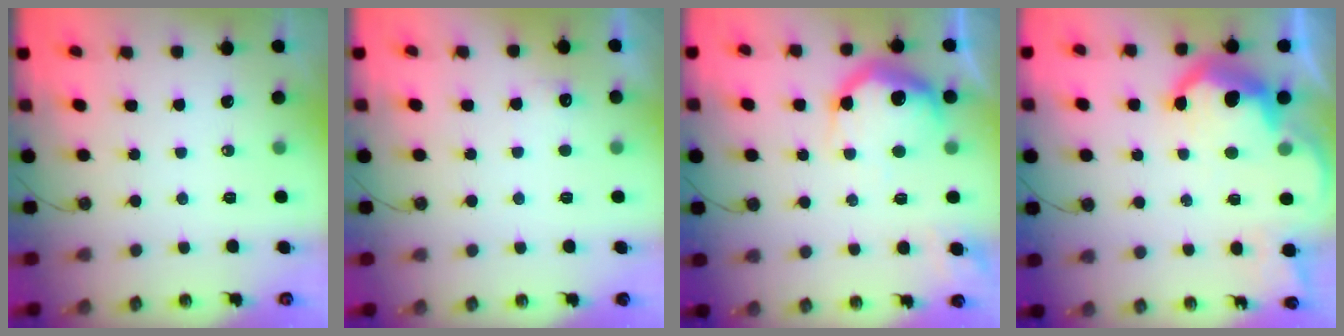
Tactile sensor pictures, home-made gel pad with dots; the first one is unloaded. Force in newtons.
{"total": 4.0, "press": 3.9, "slide": 1.2}
{"total": 19.3, "press": 19.2, "slide": 1.6}
{"total": 14.8, "press": 14.7, "slide": 1.1}